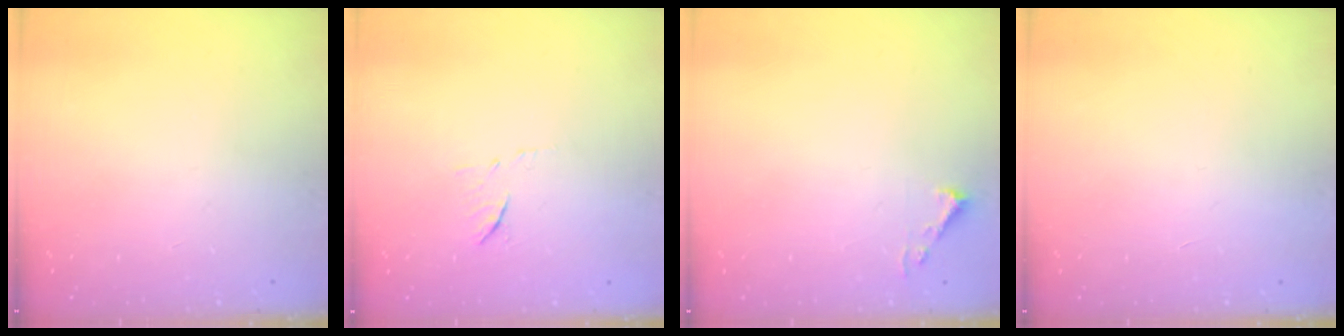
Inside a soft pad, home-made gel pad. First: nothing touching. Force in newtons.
{"total": 6.0, "press": 6.0, "slide": 0.6}
{"total": 3.7, "press": 3.7, "slide": 0.4}
{"total": 1.7, "press": 1.7, "slide": 0.1}